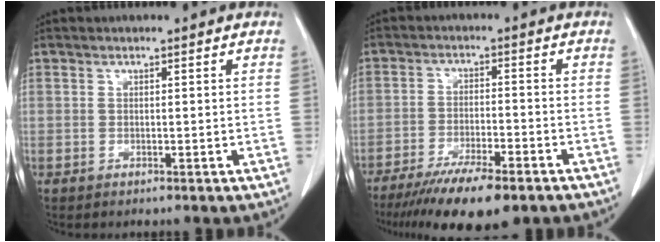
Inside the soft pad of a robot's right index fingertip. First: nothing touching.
{"total": 12.4, "force": [-9.2, 2.2, 8.0], "torque": [-0.127, -0.025, -0.145]}